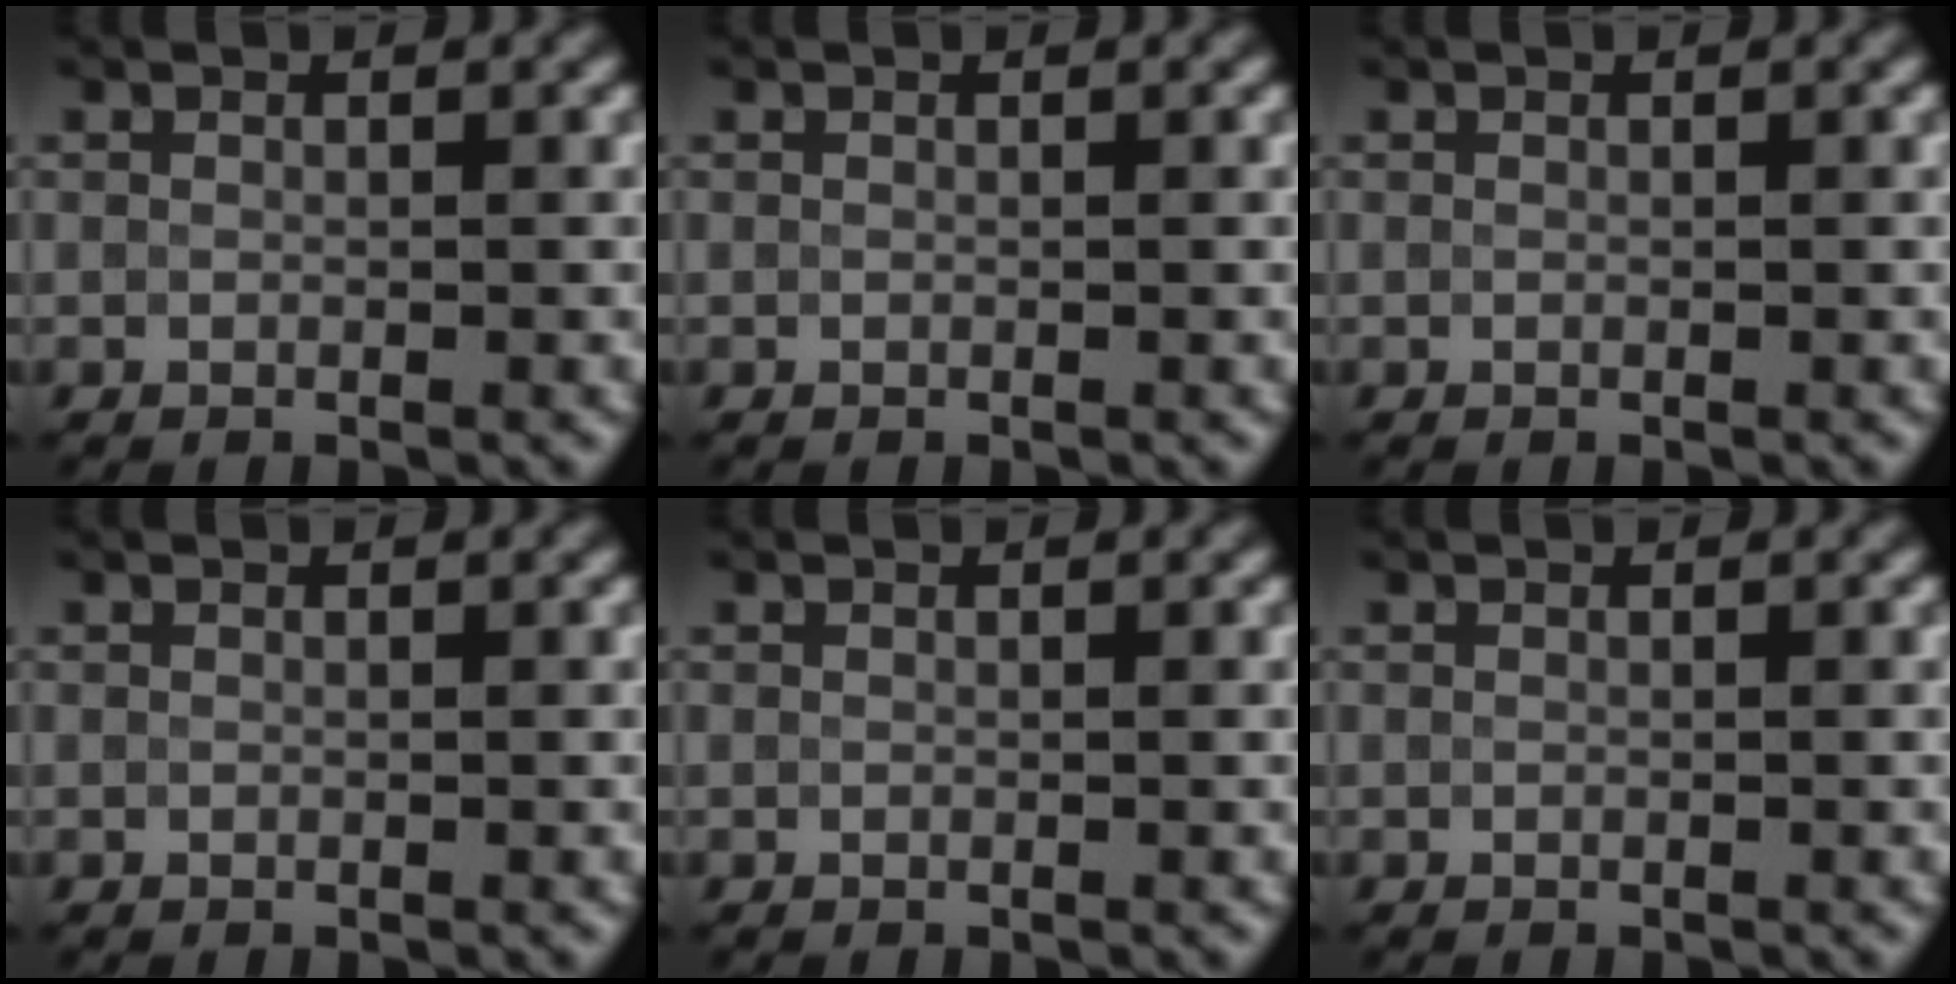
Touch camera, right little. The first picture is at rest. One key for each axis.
{"total": 0.0}
{"total": 0.0}
{"total": 0.0}
{"total": 0.0}
{"total": 0.0}